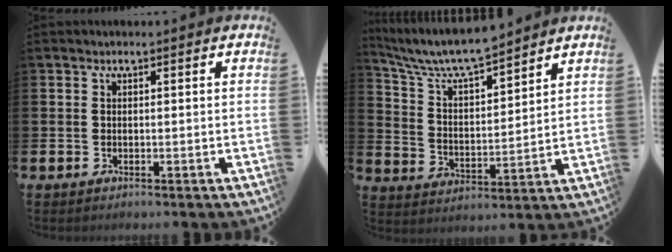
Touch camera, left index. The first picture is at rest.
{"total": 7.6, "force": [7.1, 0.9, 2.4], "torque": [-0.083, -0.044, 0.125]}